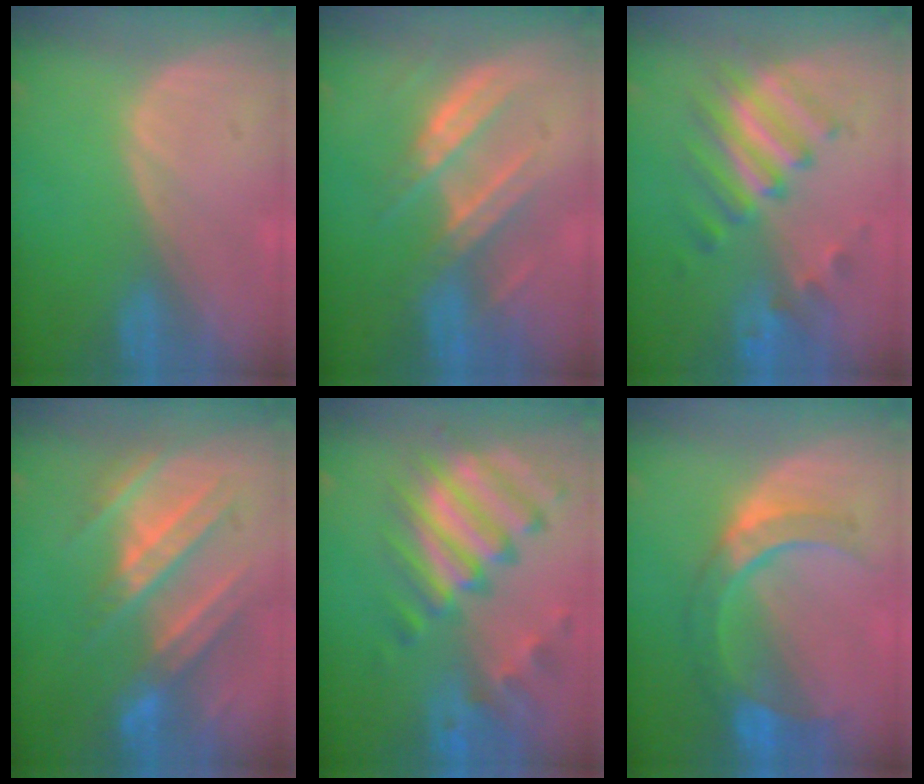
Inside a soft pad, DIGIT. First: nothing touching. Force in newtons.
{"total": 7.4, "press": 7.2, "slide": 1.9}
{"total": 7.5, "press": 7.5, "slide": 0.9}
{"total": 9.3, "press": 9.2, "slide": 1.5}
{"total": 11.4, "press": 9.9, "slide": 5.8}
{"total": 7.8, "press": 7.6, "slide": 1.6}